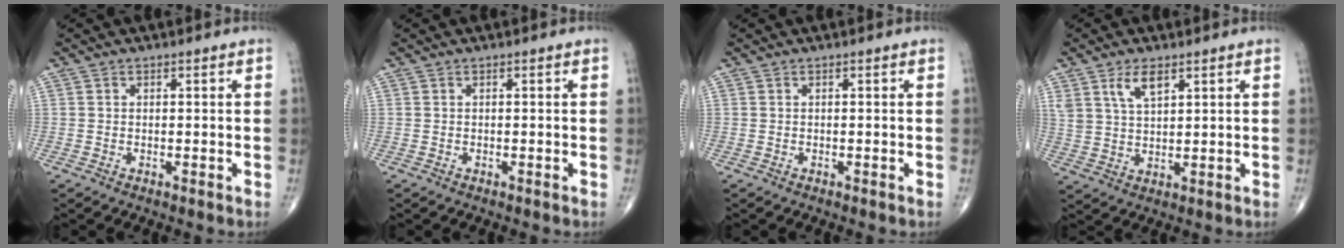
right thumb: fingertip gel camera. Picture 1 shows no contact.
{"total": 0.0}
{"total": 0.0}
{"total": 5.7, "force": [3.3, 2.5, 3.9], "torque": [-0.069, -0.016, 0.068]}